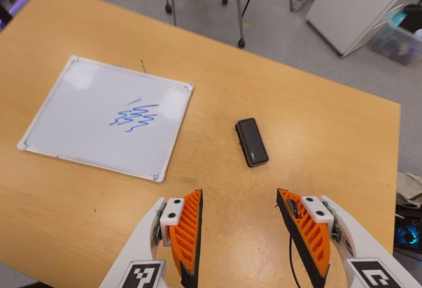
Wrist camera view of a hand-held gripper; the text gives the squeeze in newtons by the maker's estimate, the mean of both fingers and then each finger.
{"total": 0.0}